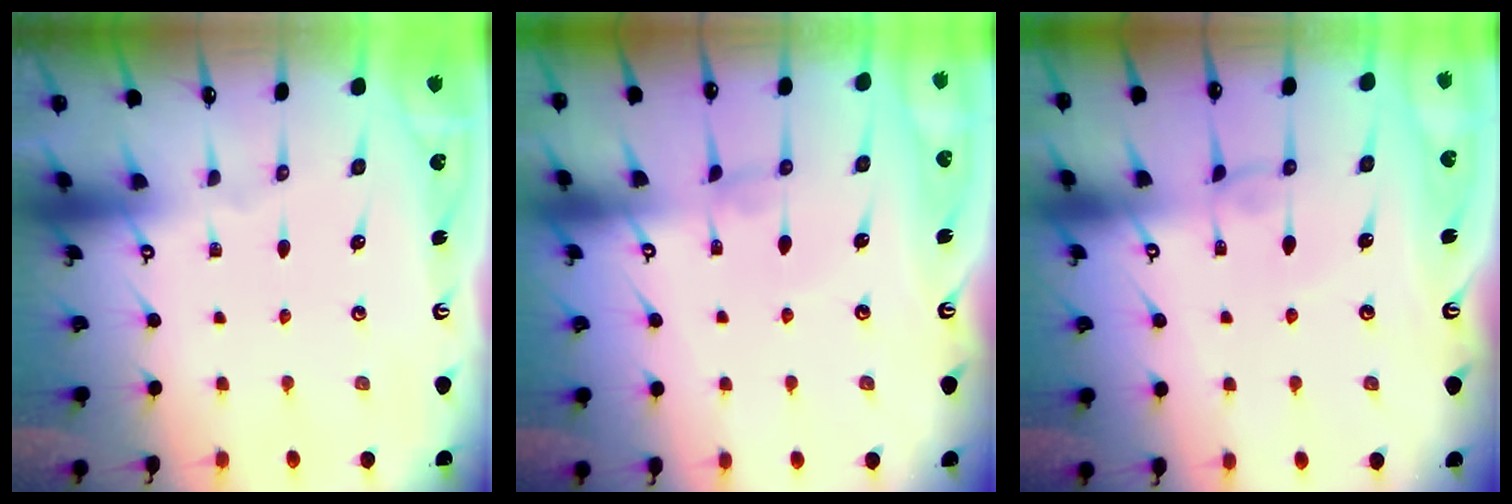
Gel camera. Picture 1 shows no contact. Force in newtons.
{"total": 0.6, "press": 0.6, "slide": 0.3}
{"total": 1.0, "press": 0.8, "slide": 0.5}